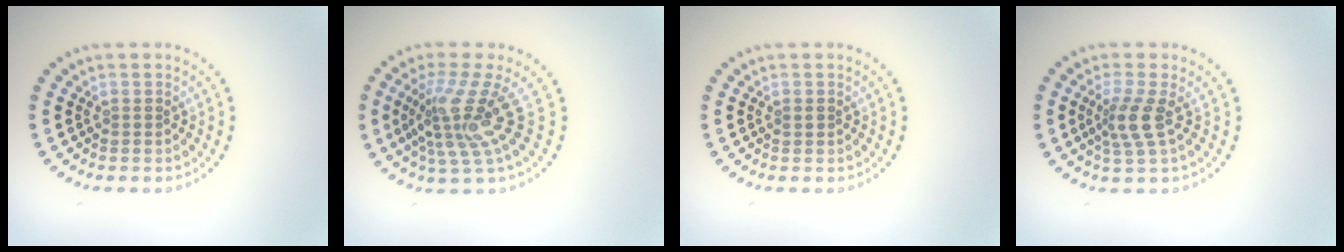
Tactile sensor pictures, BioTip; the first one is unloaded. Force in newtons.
{"total": 4.7, "press": 3.0, "slide": 3.6}
{"total": 0.8, "press": 0.7, "slide": 0.1}
{"total": 2.7, "press": 2.1, "slide": 1.8}